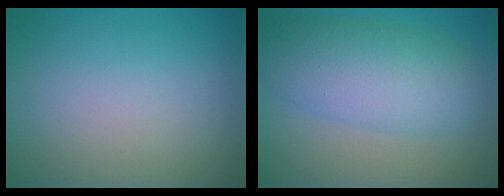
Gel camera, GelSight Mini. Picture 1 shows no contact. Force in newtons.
{"total": 6.9, "press": 6.9, "slide": 0.1}